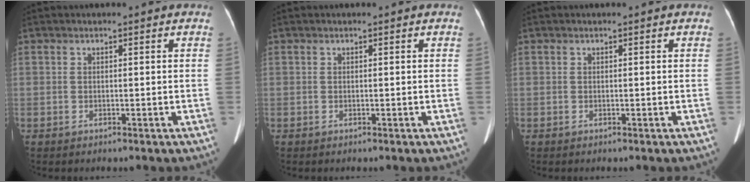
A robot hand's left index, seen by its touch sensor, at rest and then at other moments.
{"total": 0.0}
{"total": 0.0}